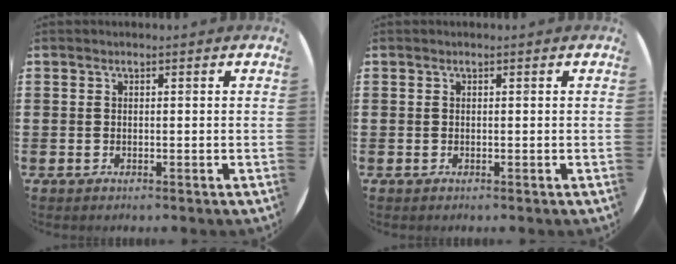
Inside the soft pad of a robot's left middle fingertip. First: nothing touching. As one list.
[{"total": 0.0}]